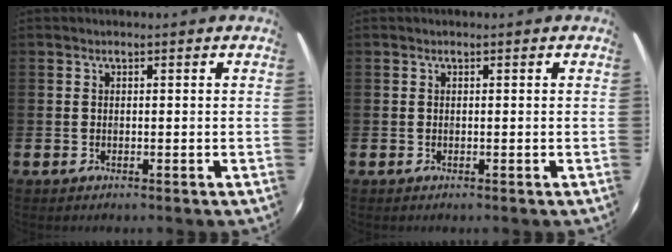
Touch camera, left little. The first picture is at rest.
{"total": 0.0}